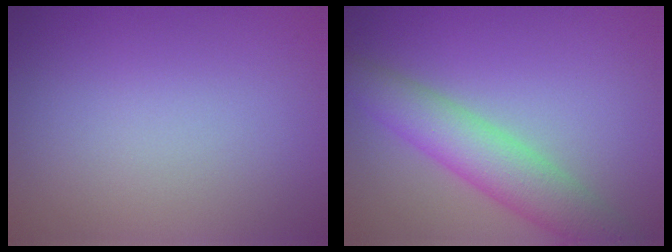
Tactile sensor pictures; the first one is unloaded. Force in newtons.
{"total": 5.2, "press": 5.2, "slide": 0.4}